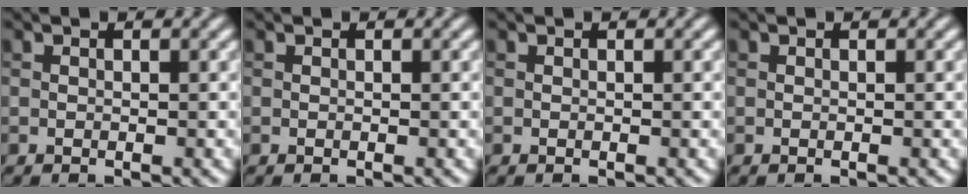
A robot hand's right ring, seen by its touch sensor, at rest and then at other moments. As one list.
[{"total": 0.0}, {"total": 0.0}, {"total": 0.0}]